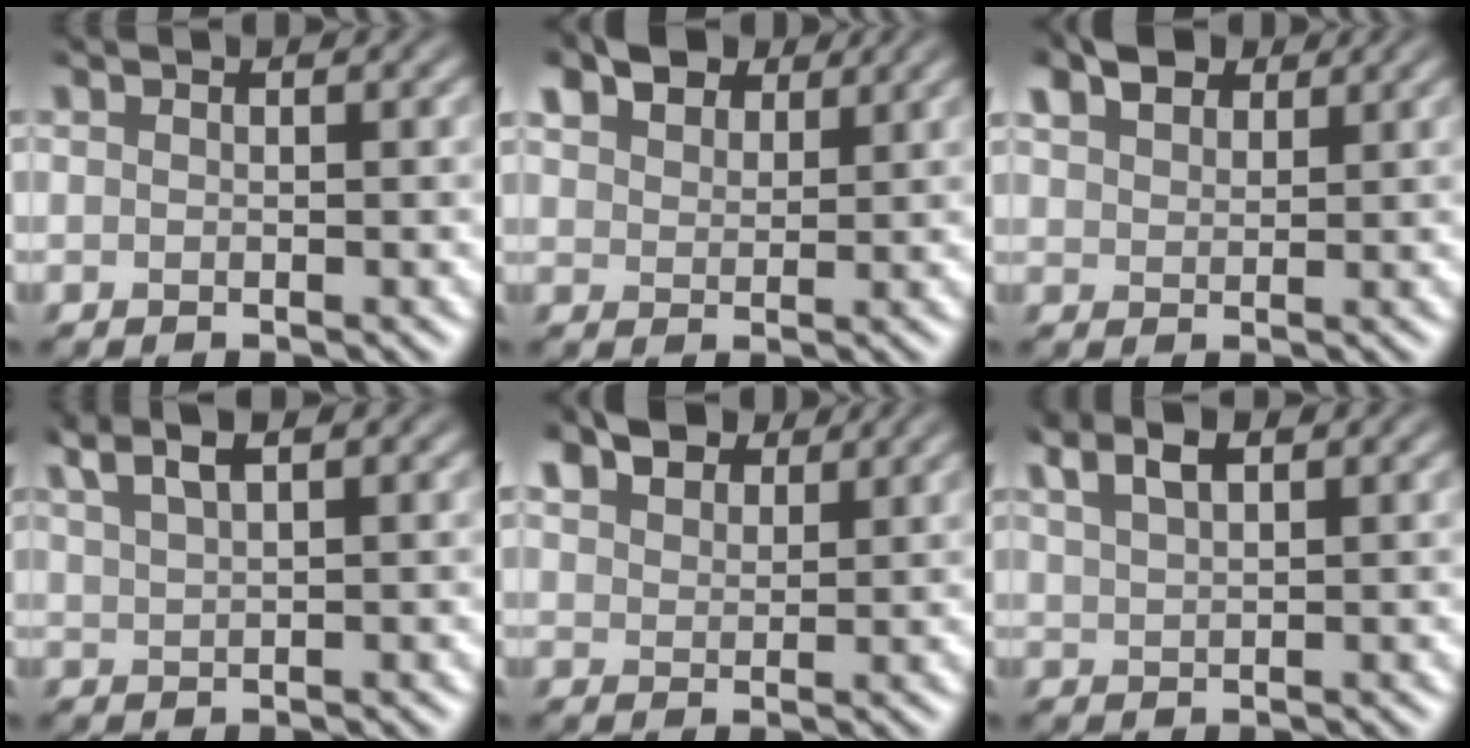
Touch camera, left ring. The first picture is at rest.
{"total": 6.1, "force": [4.1, 3.4, 3.1], "torque": [-0.081, 0.019, 0.066]}
{"total": 3.4, "force": [2.3, 1.9, 1.7], "torque": [-0.043, 0.013, 0.044]}
{"total": 3.2, "force": [2.1, 0.7, 2.4], "torque": [-0.051, 0.012, 0.042]}
{"total": 5.0, "force": [3.4, 2.7, 2.5], "torque": [-0.061, 0.015, 0.057]}
{"total": 3.1, "force": [1.9, 1.0, 2.2], "torque": [-0.052, 0.012, 0.040]}